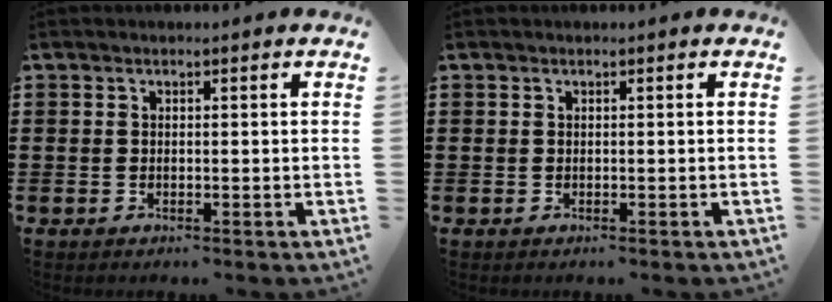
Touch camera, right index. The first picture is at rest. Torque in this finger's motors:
{"motor_torque": [-0.21, 0.77, 0.00, 0.00]}